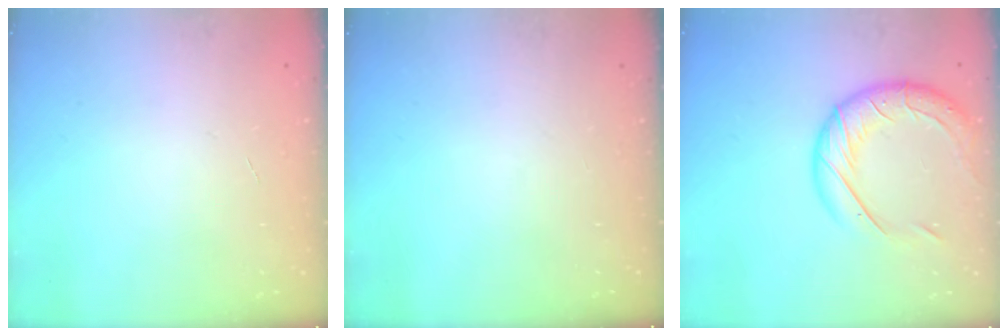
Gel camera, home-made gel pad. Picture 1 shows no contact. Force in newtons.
{"total": 0.0}
{"total": 17.6, "press": 17.4, "slide": 2.5}